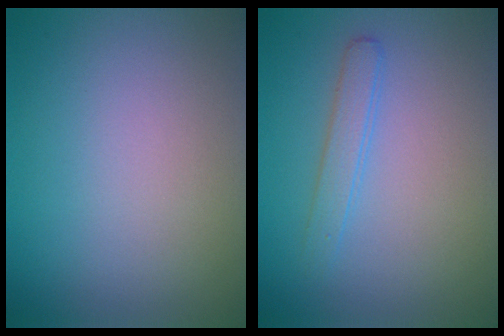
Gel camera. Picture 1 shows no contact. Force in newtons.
{"total": 1.7, "press": 1.7, "slide": 0.1}